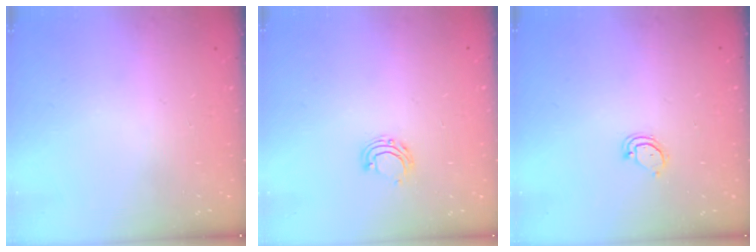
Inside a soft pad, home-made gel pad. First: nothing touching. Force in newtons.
{"total": 6.6, "press": 6.6, "slide": 0.7}
{"total": 3.4, "press": 3.3, "slide": 0.5}